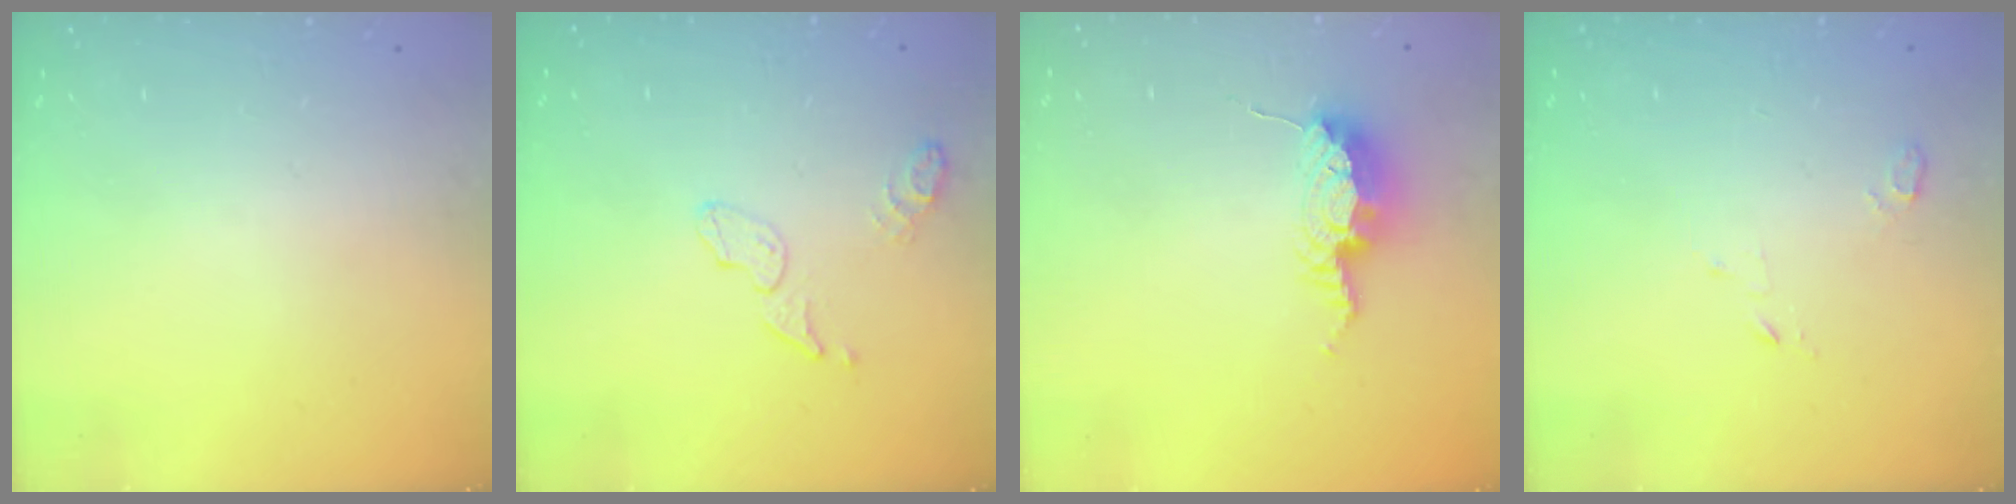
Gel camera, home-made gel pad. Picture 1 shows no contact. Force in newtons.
{"total": 5.6, "press": 5.6, "slide": 0.4}
{"total": 9.2, "press": 9.2, "slide": 0.2}
{"total": 2.8, "press": 2.8, "slide": 0.3}